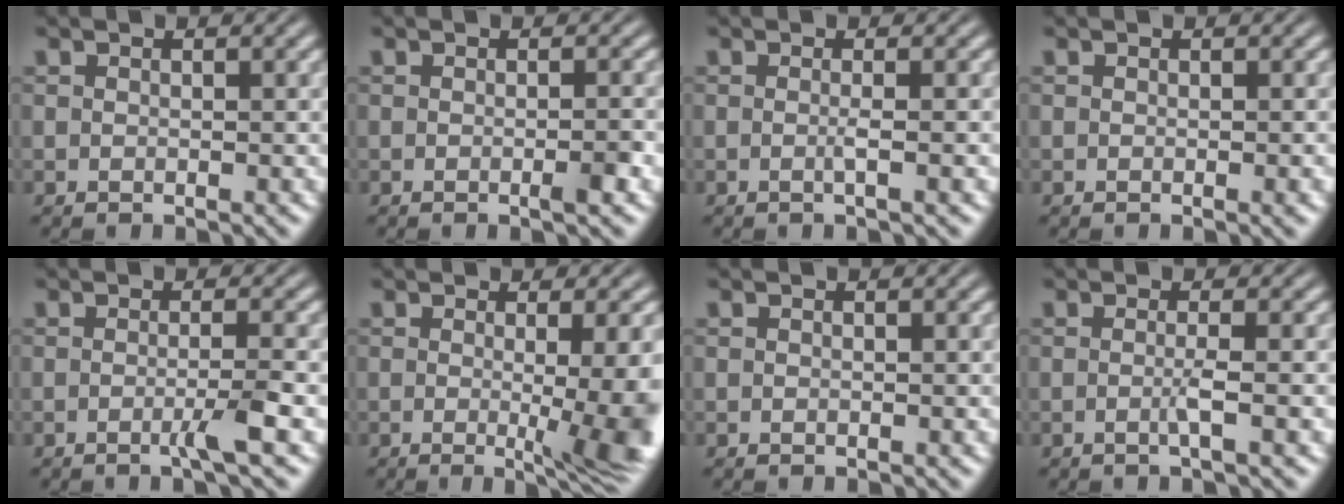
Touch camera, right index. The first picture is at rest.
{"total": 1.2, "force": [-0.5, -0.1, 1.0], "torque": [-0.014, 0.003, -0.011]}
{"total": 1.1, "force": [-0.4, -0.6, 0.7], "torque": [-0.015, -0.002, -0.007]}
{"total": 0.0}
{"total": 2.0, "force": [-1.0, -0.5, 1.8], "torque": [-0.025, 0.000, -0.020]}
{"total": 6.4, "force": [-1.4, 0.6, 6.2], "torque": [-0.075, -0.012, -0.021]}
{"total": 0.0}
{"total": 1.4, "force": [-0.6, -0.7, 1.0], "torque": [-0.018, -0.002, -0.010]}